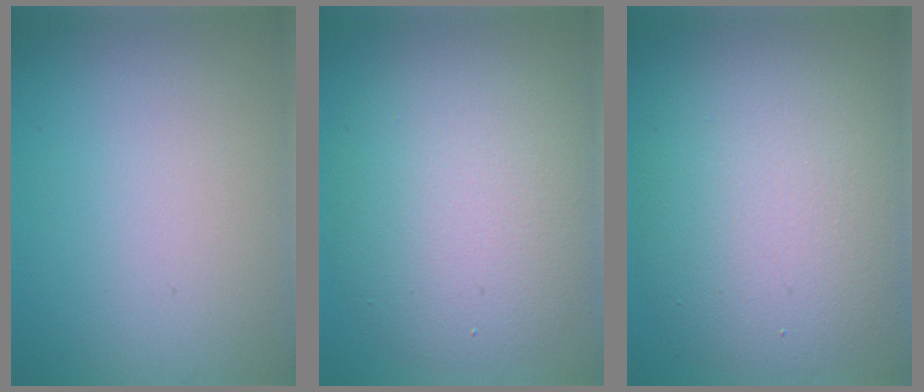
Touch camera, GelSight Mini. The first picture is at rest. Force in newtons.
{"total": 8.3, "press": 8.3, "slide": 0.7}
{"total": 9.4, "press": 9.4, "slide": 0.4}